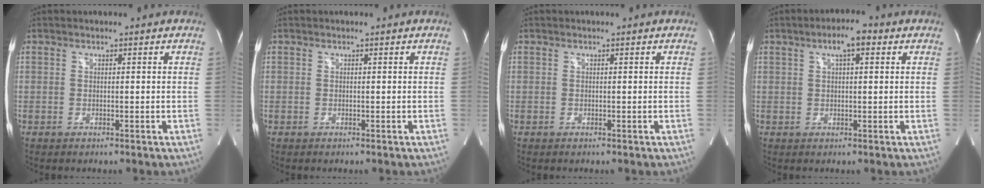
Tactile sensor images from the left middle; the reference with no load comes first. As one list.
[{"total": 0.0}, {"total": 0.0}, {"total": 4.5, "force": [2.0, 1.2, 3.8], "torque": [-0.068, 0.018, 0.032]}]